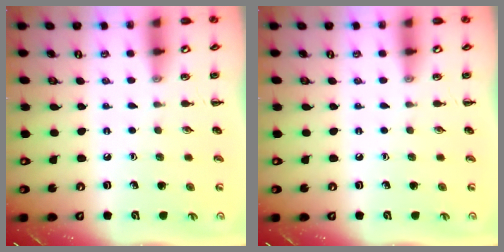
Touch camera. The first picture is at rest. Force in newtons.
{"total": 0.0}